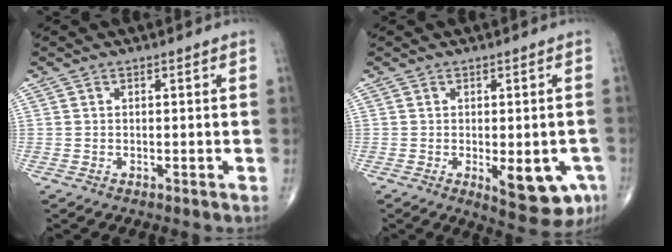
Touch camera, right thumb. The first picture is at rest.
{"total": 9.7, "force": [-3.1, 4.0, 8.3], "torque": [-0.083, -0.006, -0.029]}